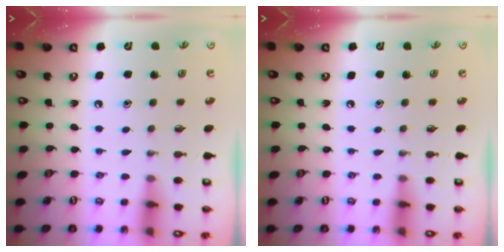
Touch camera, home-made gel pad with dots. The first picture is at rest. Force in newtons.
{"total": 0.0}